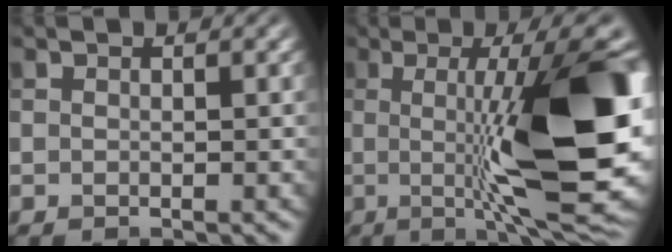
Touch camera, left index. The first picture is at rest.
{"total": 14.5, "force": [-0.3, 3.1, 14.1], "torque": [-0.186, -0.005, -0.005]}